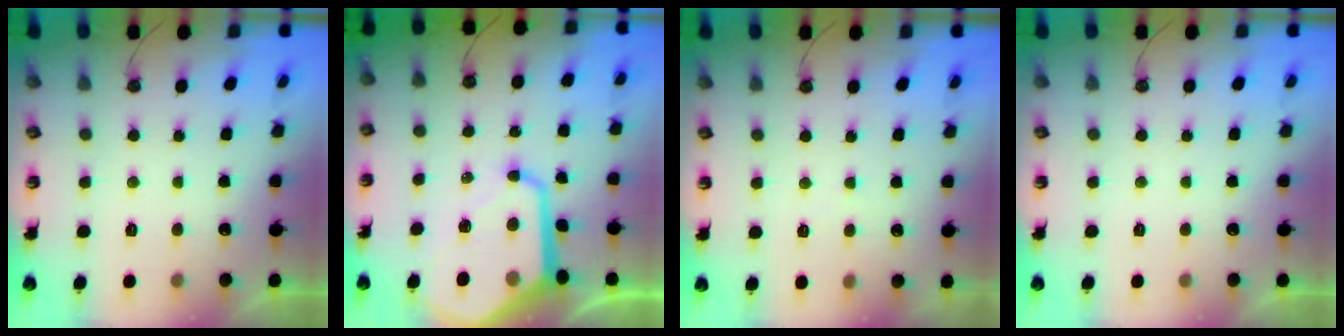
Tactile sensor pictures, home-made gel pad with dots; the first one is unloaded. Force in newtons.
{"total": 16.1, "press": 16.1, "slide": 1.4}
{"total": 2.7, "press": 2.7, "slide": 0.4}
{"total": 0.0}